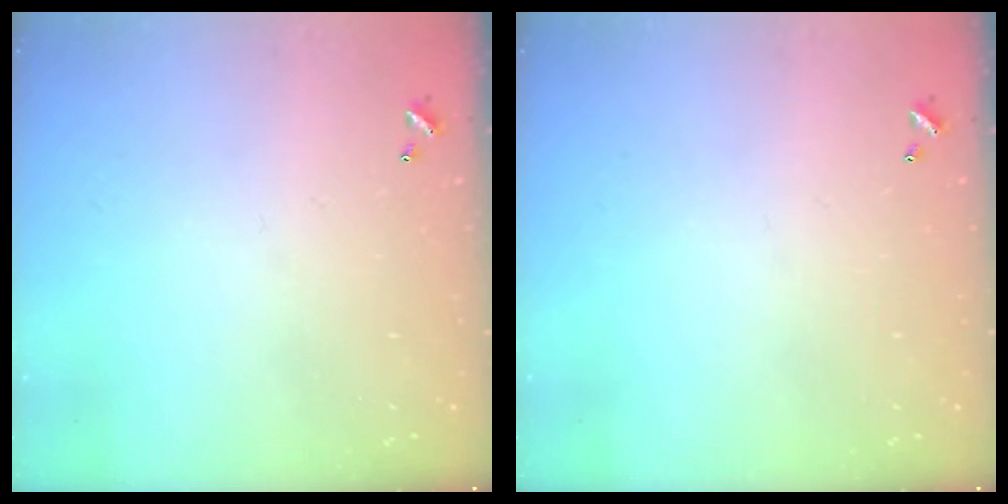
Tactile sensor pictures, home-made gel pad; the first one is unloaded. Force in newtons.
{"total": 0.0}